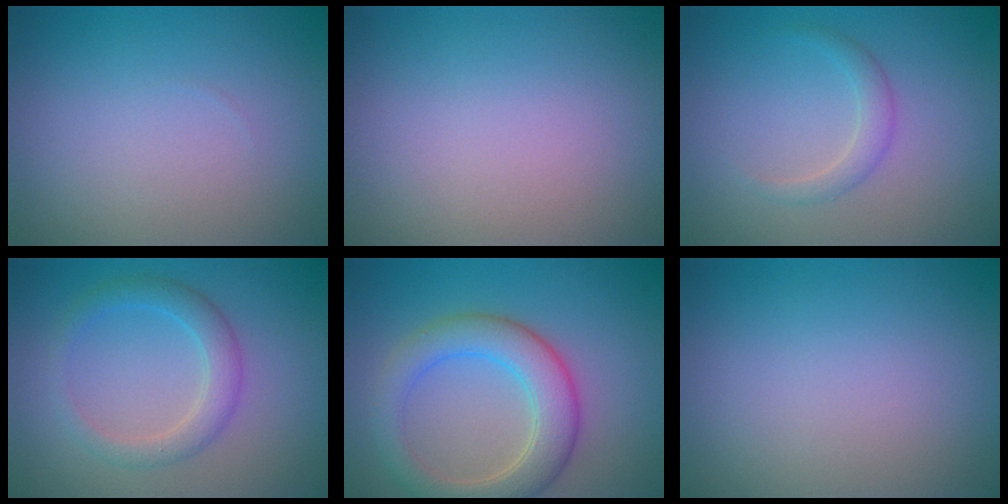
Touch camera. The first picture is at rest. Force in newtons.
{"total": 0.0}
{"total": 1.5, "press": 1.5, "slide": 0.1}
{"total": 2.8, "press": 2.8, "slide": 0.3}
{"total": 5.3, "press": 5.3, "slide": 0.4}
{"total": 0.0}